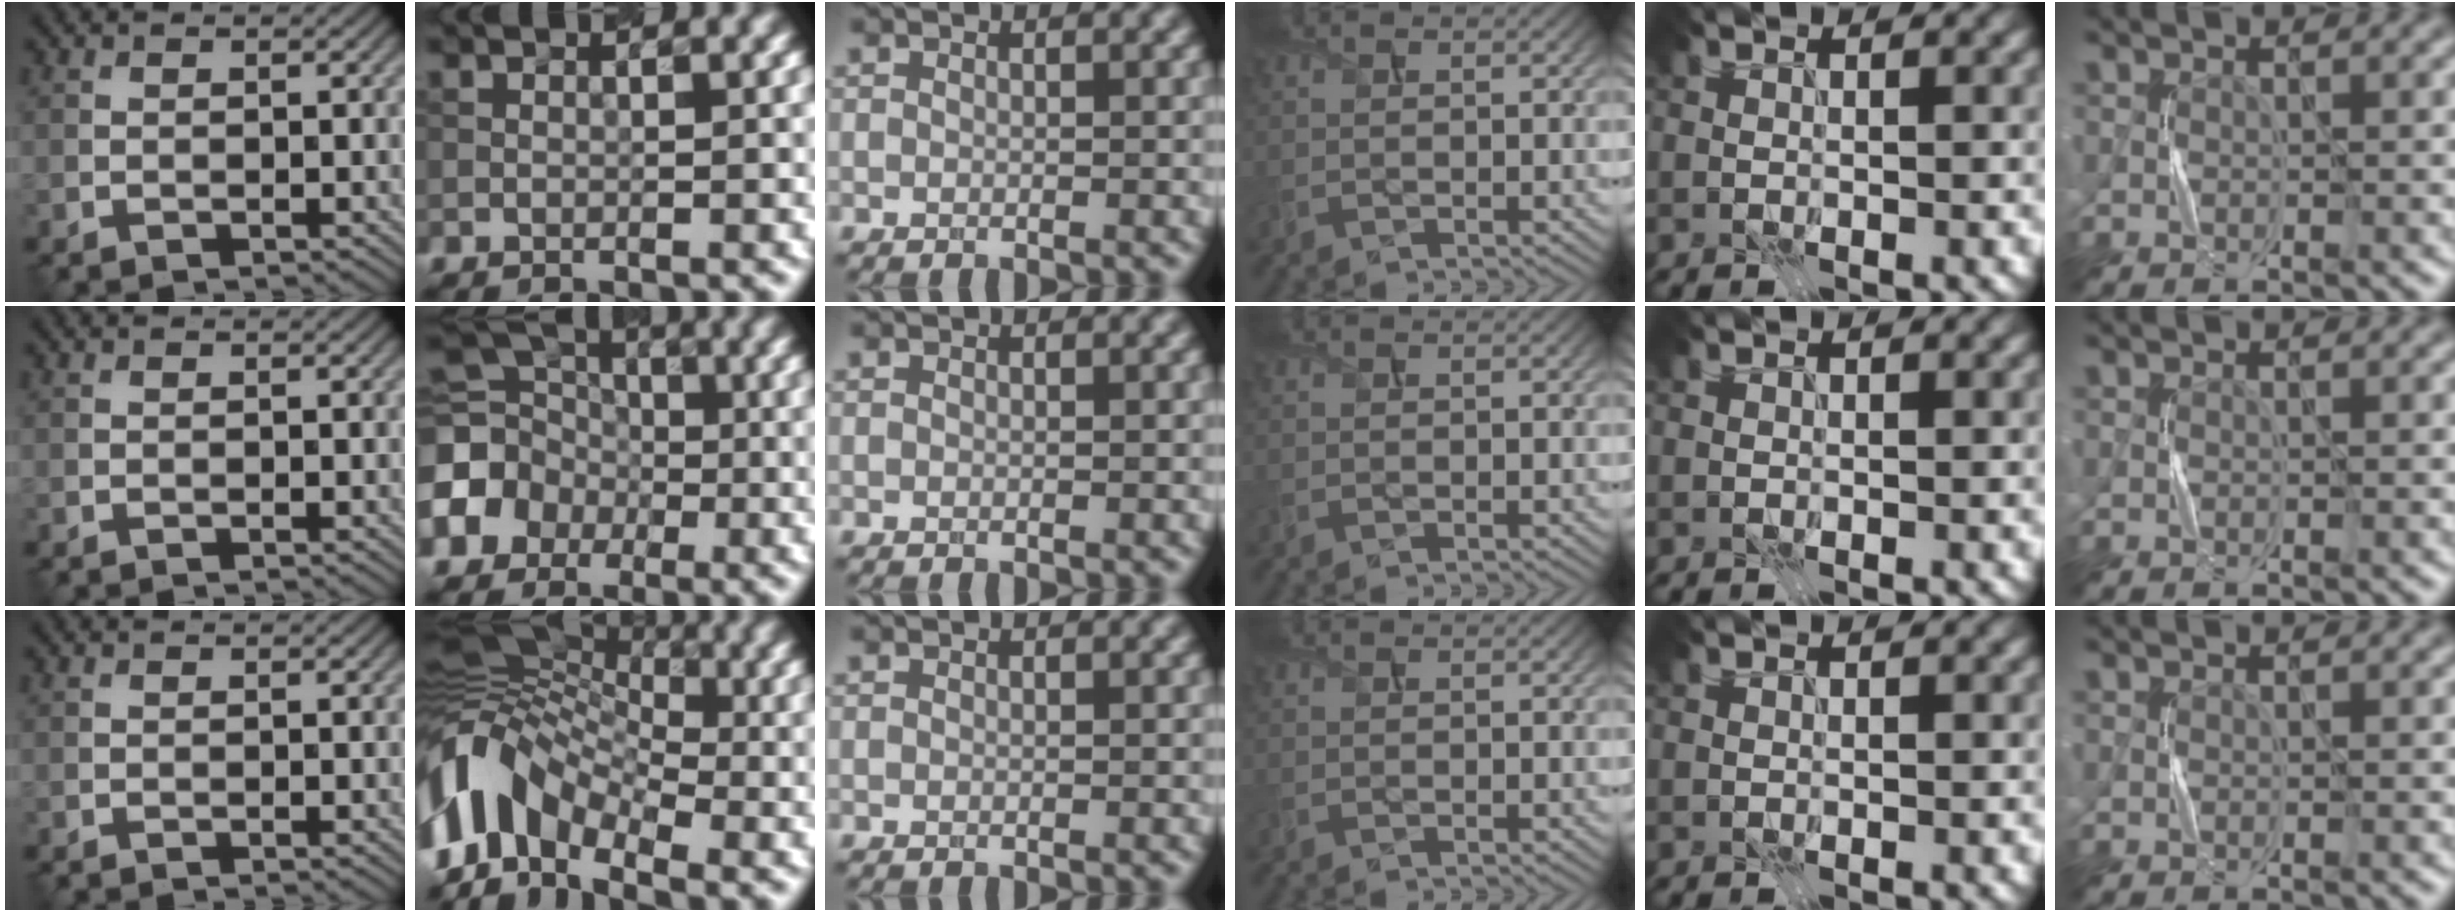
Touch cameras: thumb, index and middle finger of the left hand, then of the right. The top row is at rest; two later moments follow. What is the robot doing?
{"motion": "press", "object": "sticky note"}